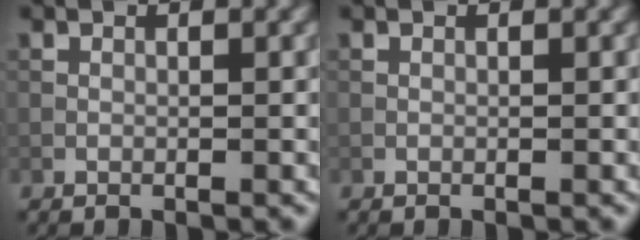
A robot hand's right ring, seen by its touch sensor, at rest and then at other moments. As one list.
[{"total": 0.0}]